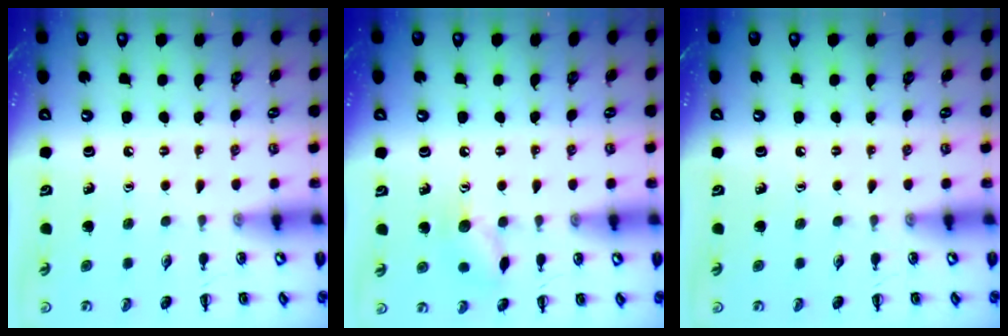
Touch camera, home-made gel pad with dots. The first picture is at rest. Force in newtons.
{"total": 7.9, "press": 7.9, "slide": 1.0}
{"total": 0.0}